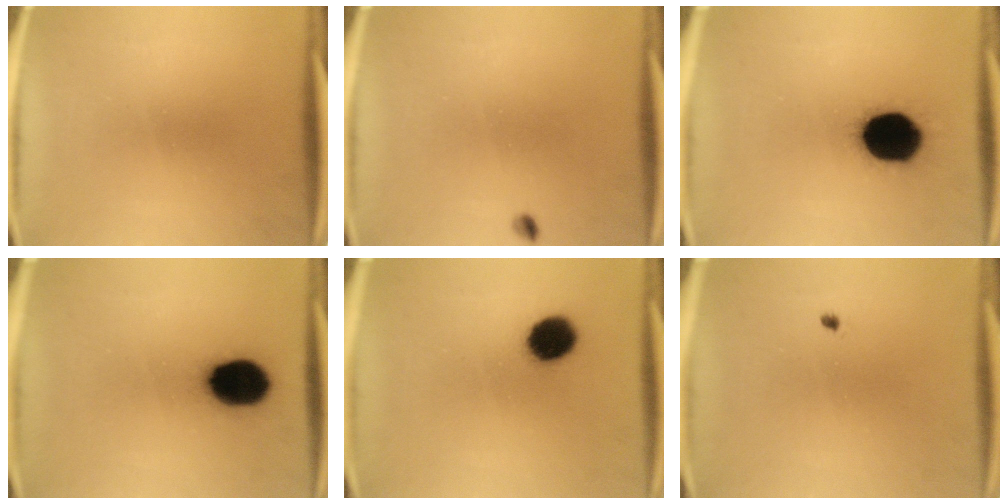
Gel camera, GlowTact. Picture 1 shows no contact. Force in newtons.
{"total": 1.0}
{"total": 18.9}
{"total": 13.8}
{"total": 8.5}
{"total": 0.6}